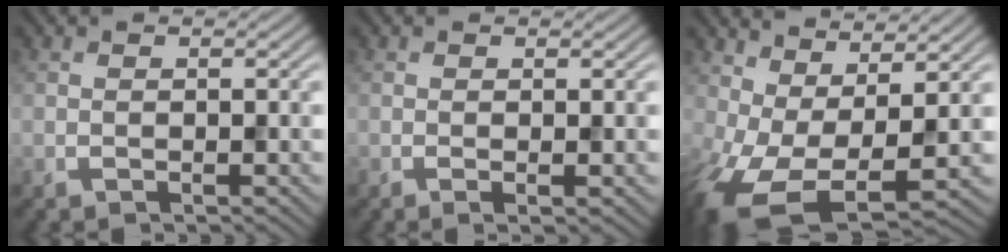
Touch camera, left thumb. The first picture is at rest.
{"total": 1.3, "force": [0.0, 0.3, 1.2], "torque": [-0.016, -0.003, 0.000]}
{"total": 9.8, "force": [-0.7, 5.1, 8.3], "torque": [-0.182, -0.020, -0.005]}